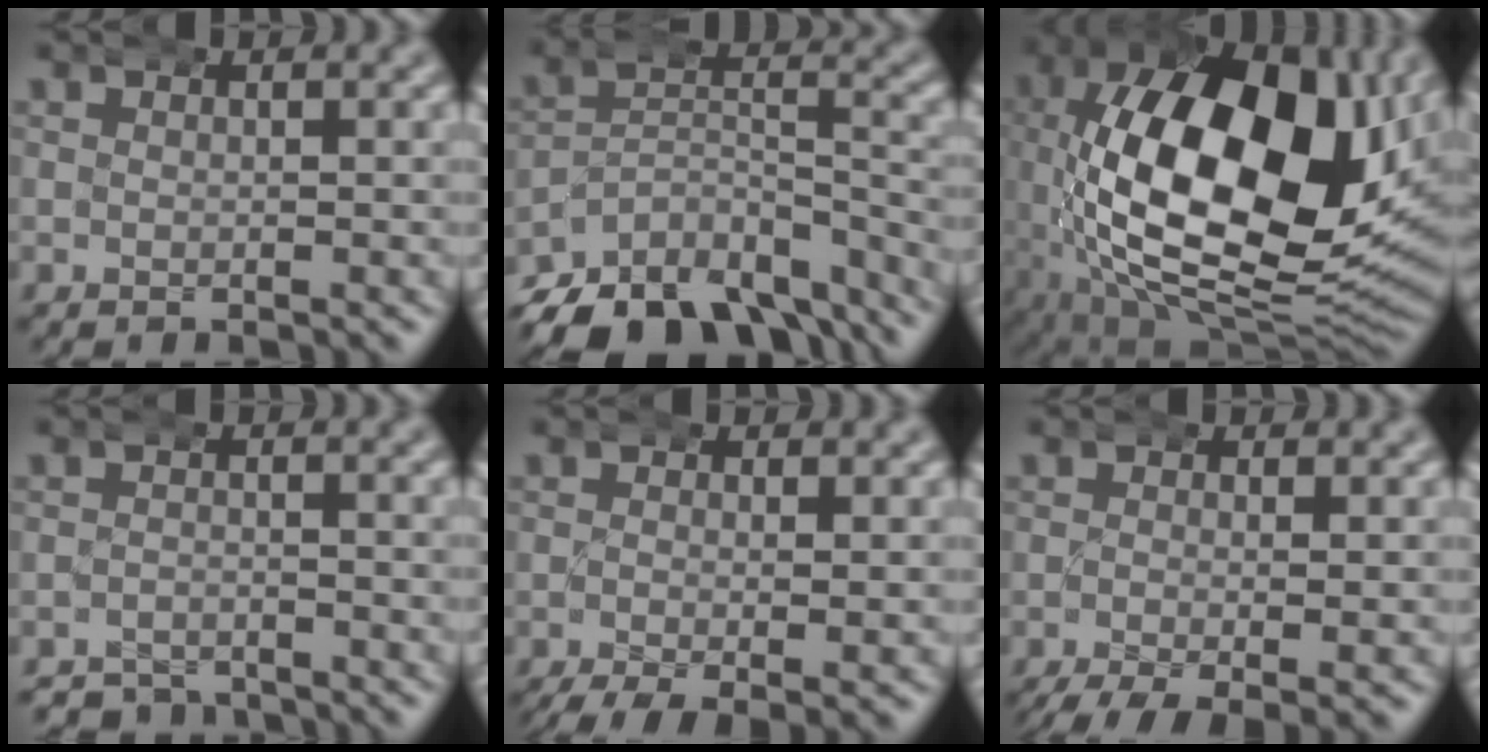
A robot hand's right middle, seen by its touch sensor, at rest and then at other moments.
{"total": 14.0, "force": [-10.3, 7.3, 6.0], "torque": [-0.096, -0.040, -0.156]}
{"total": 24.2, "force": [-0.6, 13.9, 19.8], "torque": [-0.331, -0.059, 0.018]}
{"total": 3.4, "force": [-3.2, 0.9, -0.1], "torque": [0.000, -0.012, -0.055]}
{"total": 4.2, "force": [-2.8, 1.3, 2.9], "torque": [-0.055, -0.025, -0.030]}
{"total": 5.0, "force": [-3.4, 1.5, 3.3], "torque": [-0.067, -0.028, -0.039]}